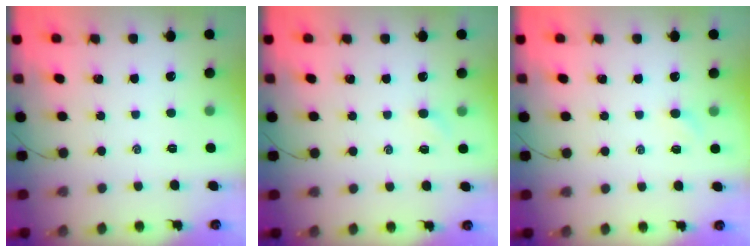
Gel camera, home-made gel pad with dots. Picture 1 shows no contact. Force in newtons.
{"total": 2.6, "press": 2.5, "slide": 0.8}
{"total": 2.6, "press": 2.5, "slide": 0.8}